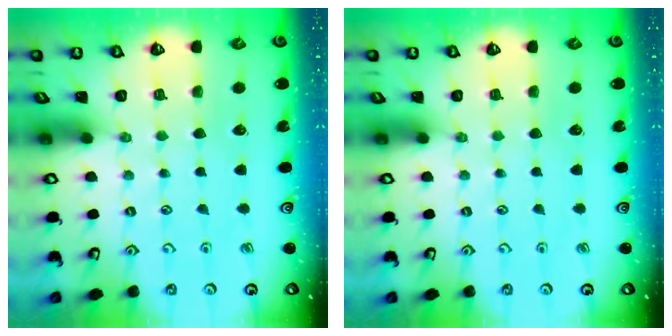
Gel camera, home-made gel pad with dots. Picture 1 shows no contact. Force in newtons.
{"total": 0.0}